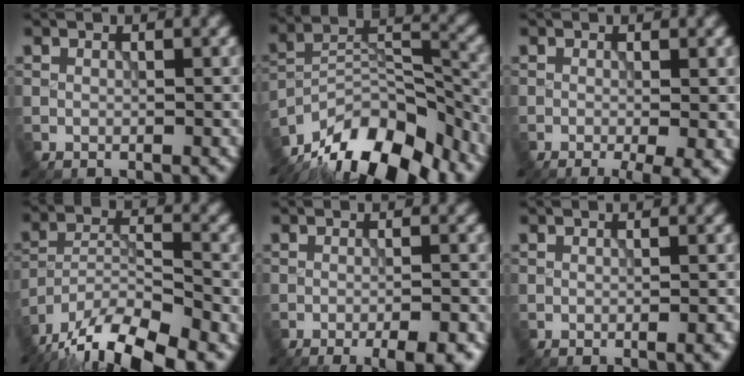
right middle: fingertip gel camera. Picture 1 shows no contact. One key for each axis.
{"total": 13.2, "fx": -11.0, "fy": 4.6, "fz": 5.9, "tx": -0.111, "ty": 0.022, "tz": -0.190}
{"total": 3.4, "fx": -1.7, "fy": 0.5, "fz": 2.9, "tx": -0.039, "ty": -0.004, "tz": -0.023}
{"total": 13.8, "fx": -11.6, "fy": 3.8, "fz": 6.4, "tx": -0.108, "ty": -0.020, "tz": -0.182}
{"total": 6.0, "fx": -4.1, "fy": 1.4, "fz": 4.1, "tx": -0.047, "ty": -0.001, "tz": -0.047}
{"total": 1.5, "fx": -0.7, "fy": 0.2, "fz": 1.3, "tx": -0.014, "ty": 0.000, "tz": -0.010}